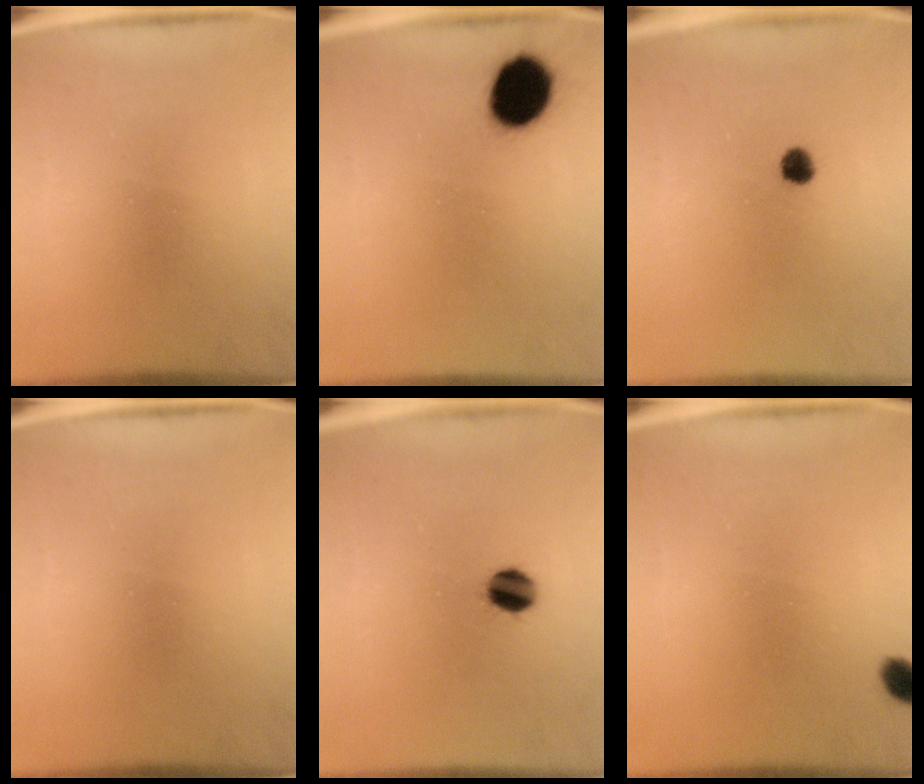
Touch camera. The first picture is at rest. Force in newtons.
{"total": 10.6}
{"total": 2.5}
{"total": 0.0}
{"total": 5.3}
{"total": 2.3}